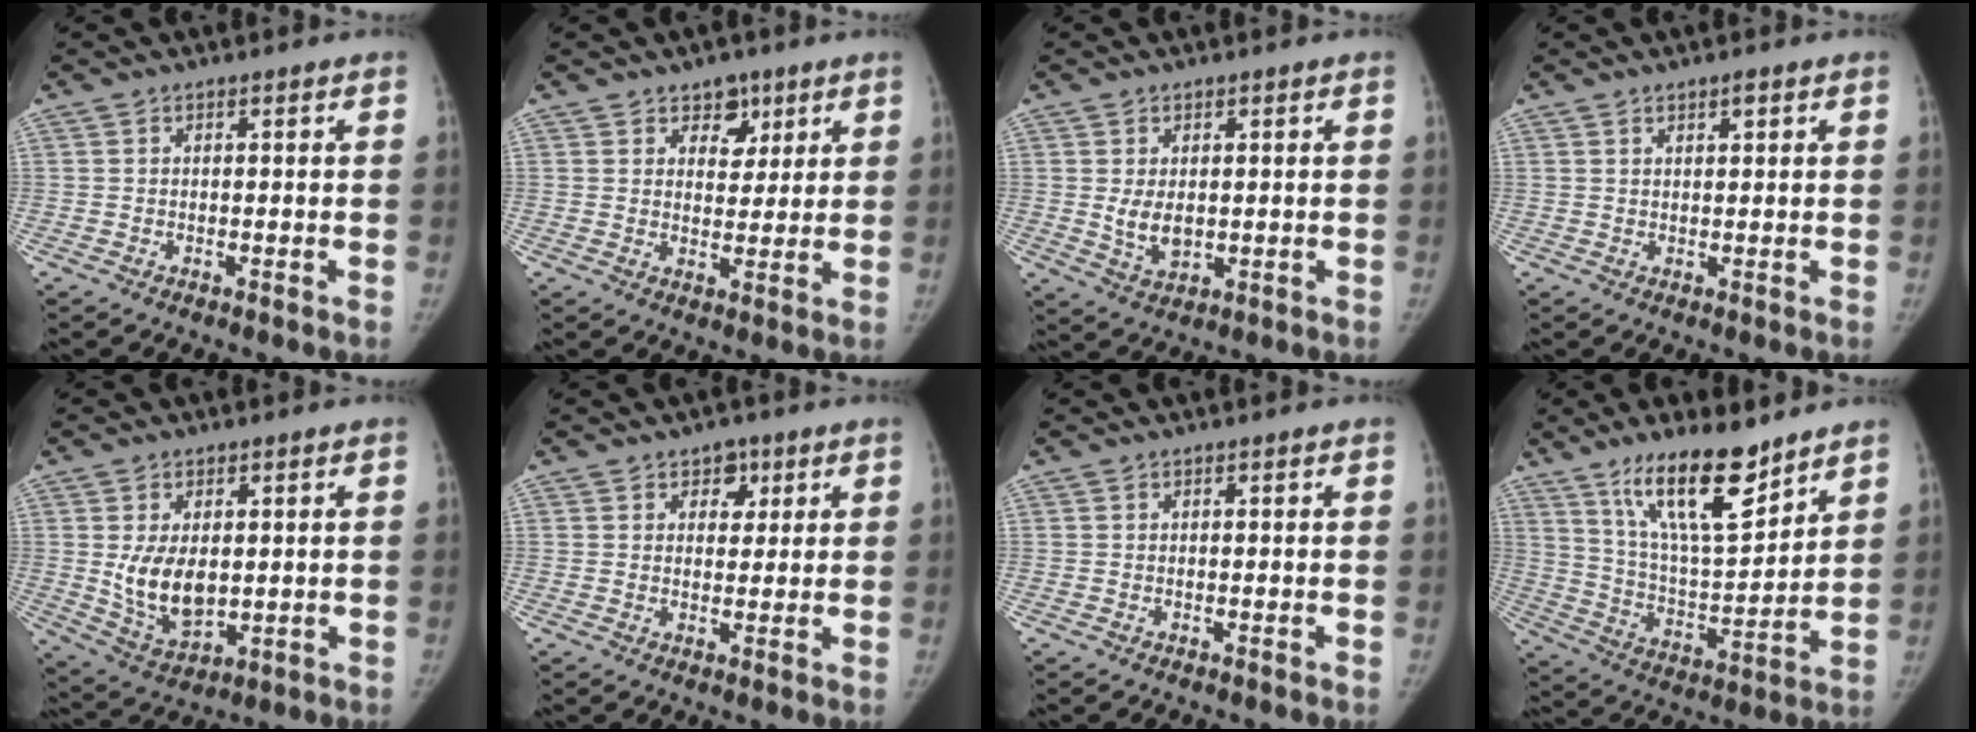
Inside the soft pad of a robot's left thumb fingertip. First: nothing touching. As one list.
[{"total": 5.4, "force": [3.2, 3.8, 2.2], "torque": [0.003, -0.018, 0.049]}, {"total": 5.0, "force": [0.3, 3.2, 3.8], "torque": [-0.059, -0.013, 0.016]}, {"total": 1.7, "force": [1.1, 0.6, 1.3], "torque": [-0.016, -0.005, 0.017]}, {"total": 9.9, "force": [0.7, 6.2, 7.7], "torque": [-0.118, -0.017, 0.032]}, {"total": 4.0, "force": [2.0, 3.0, 1.8], "torque": [0.006, -0.008, 0.027]}, {"total": 0.0}, {"total": 17.0, "force": [11.8, 4.8, 11.2], "torque": [-0.165, -0.074, 0.218]}]